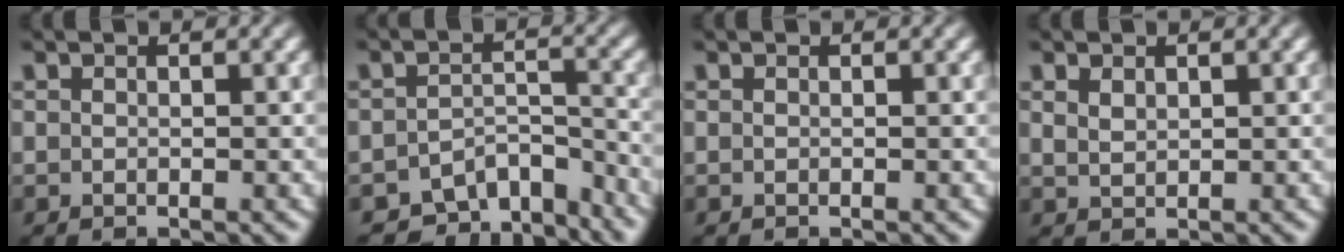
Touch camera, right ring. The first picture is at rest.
{"total": 7.8, "force": [-6.5, 3.3, 2.8], "torque": [-0.021, -0.019, -0.097]}
{"total": 0.0}
{"total": 1.2, "force": [1.0, 0.4, 0.6], "torque": [-0.002, -0.003, 0.027]}